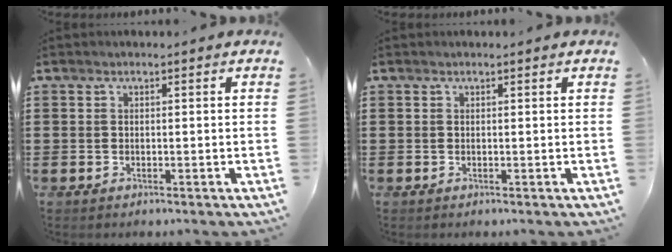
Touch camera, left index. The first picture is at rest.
{"total": 0.0}